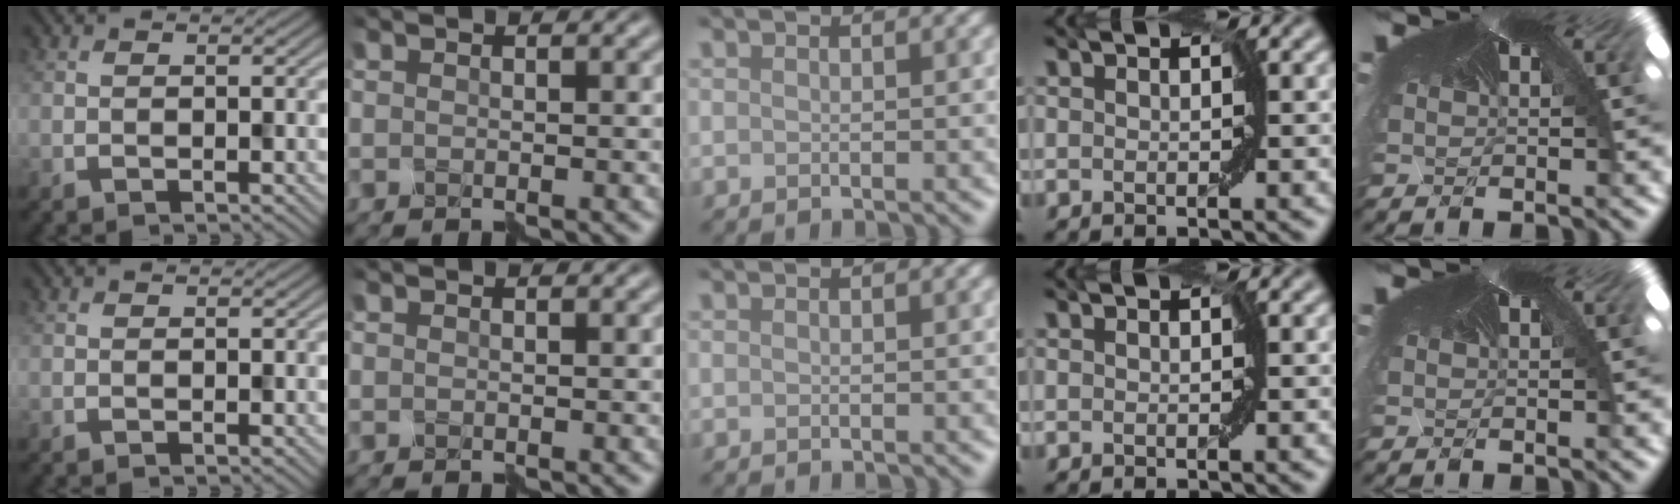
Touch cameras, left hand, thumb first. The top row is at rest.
{}